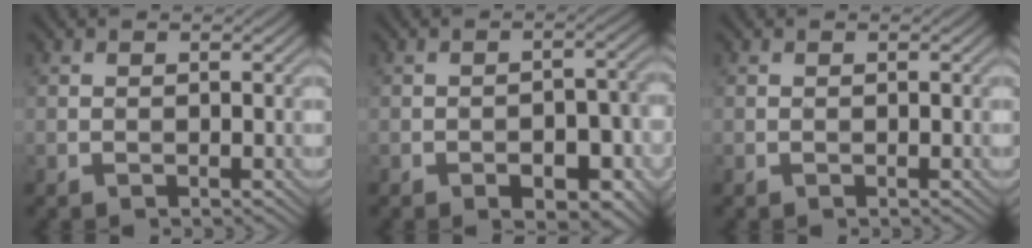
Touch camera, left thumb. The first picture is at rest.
{"total": 6.2, "force": [-3.2, 2.8, 4.5], "torque": [-0.061, 0.005, -0.039]}
{"total": 0.0}